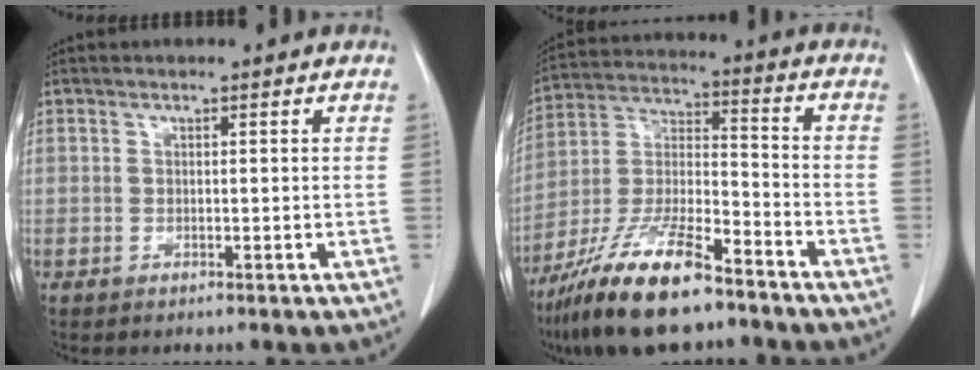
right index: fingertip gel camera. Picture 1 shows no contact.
{"total": 16.4, "force": [-12.0, 3.4, 10.8], "torque": [-0.227, -0.016, -0.217]}